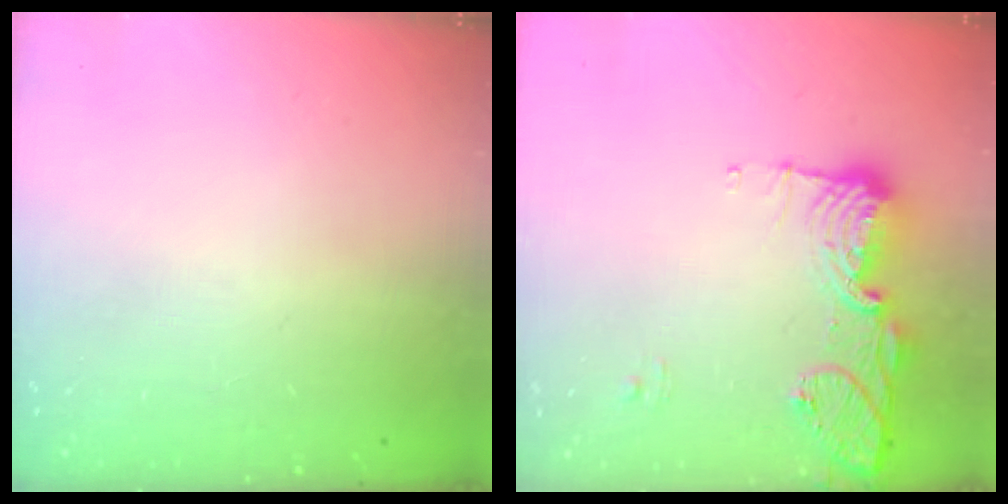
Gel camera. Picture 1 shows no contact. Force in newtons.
{"total": 16.1, "press": 15.2, "slide": 5.3}